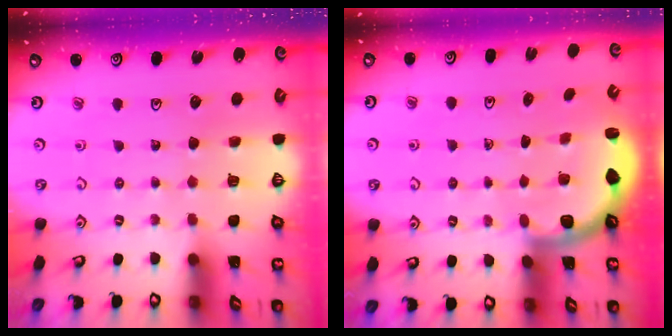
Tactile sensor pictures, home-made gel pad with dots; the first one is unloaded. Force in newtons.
{"total": 2.6, "press": 2.5, "slide": 0.6}